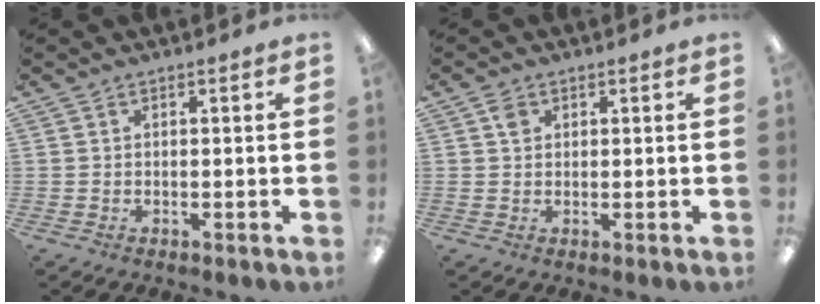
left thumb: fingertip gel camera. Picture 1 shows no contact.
{"total": 1.9, "force": [0.9, 1.5, 0.8], "torque": [-0.019, 0.003, 0.016]}